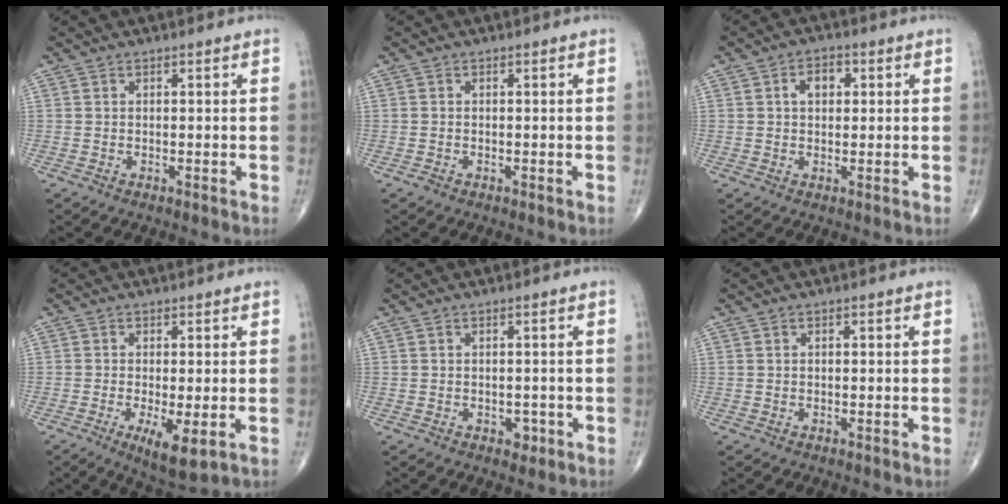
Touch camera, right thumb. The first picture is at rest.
{"total": 0.6, "force": [-0.4, 0.3, 0.2], "torque": [-0.005, -0.001, -0.010]}
{"total": 4.1, "force": [1.0, 2.8, 2.9], "torque": [-0.035, 0.008, 0.012]}
{"total": 6.8, "force": [-2.1, 1.9, 6.2], "torque": [-0.106, -0.020, -0.030]}
{"total": 1.7, "force": [-0.8, 1.2, 0.9], "torque": [-0.002, 0.002, -0.008]}
{"total": 0.0}